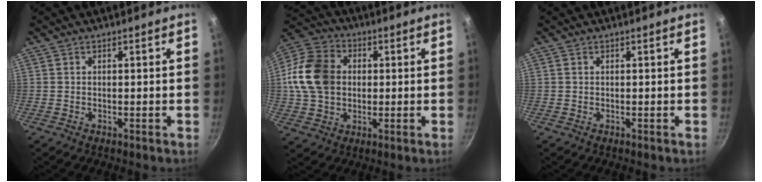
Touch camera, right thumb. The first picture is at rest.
{"total": 14.6, "force": [1.0, 11.4, 9.0], "torque": [-0.154, 0.018, 0.008]}
{"total": 0.0}